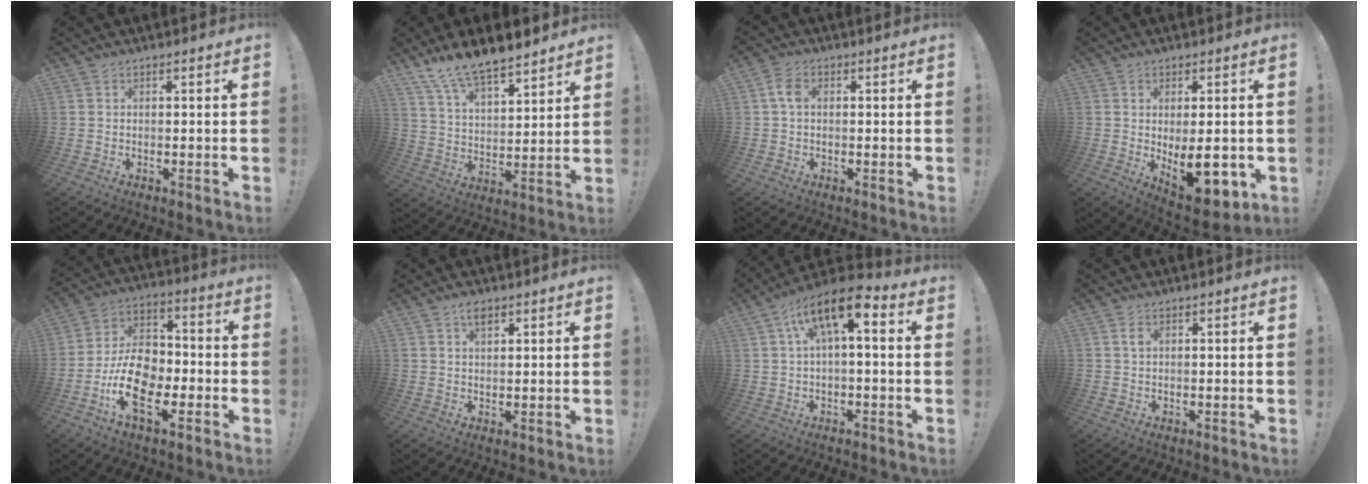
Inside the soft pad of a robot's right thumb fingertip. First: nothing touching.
{"total": 11.9, "force": [10.7, 2.6, 4.3], "torque": [-0.089, -0.083, 0.196]}
{"total": 4.4, "force": [0.4, 3.0, 3.1], "torque": [-0.050, 0.011, 0.008]}
{"total": 12.8, "force": [-0.8, 5.5, 11.6], "torque": [-0.156, -0.017, -0.002]}
{"total": 16.9, "force": [-6.5, 10.0, 12.0], "torque": [-0.228, 0.034, -0.107]}
{"total": 3.3, "force": [2.3, 1.5, 1.9], "torque": [-0.018, -0.012, 0.036]}
{"total": 11.1, "force": [3.6, 4.0, 9.7], "torque": [-0.154, -0.011, 0.061]}
{"total": 1.5, "force": [0.6, 0.9, 1.0], "torque": [-0.015, 0.000, 0.009]}